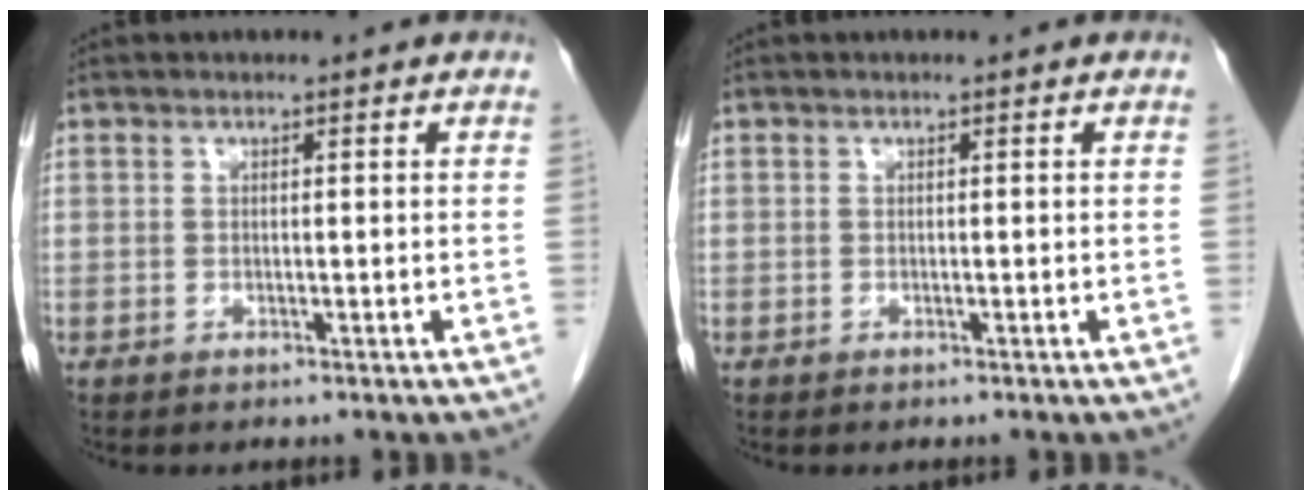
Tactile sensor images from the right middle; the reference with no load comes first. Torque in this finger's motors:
{"motor_torque": [-0.56, -0.07, -0.03, -0.01]}